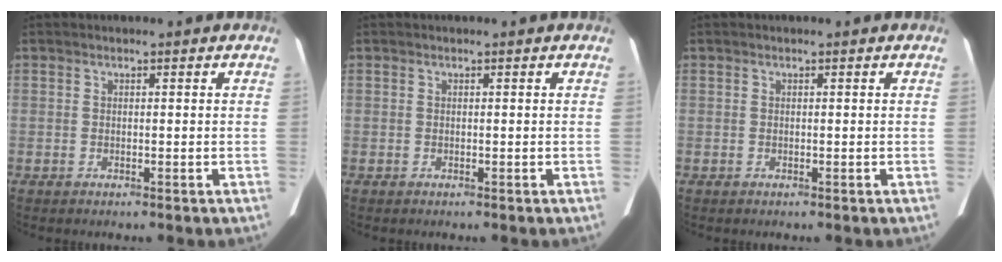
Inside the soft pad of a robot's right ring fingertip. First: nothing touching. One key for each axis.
{"total": 0.0}
{"total": 0.0}